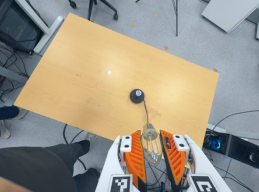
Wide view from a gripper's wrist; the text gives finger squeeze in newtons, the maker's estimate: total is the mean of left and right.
{"total": 12.4, "left": 12.9, "right": 11.9}